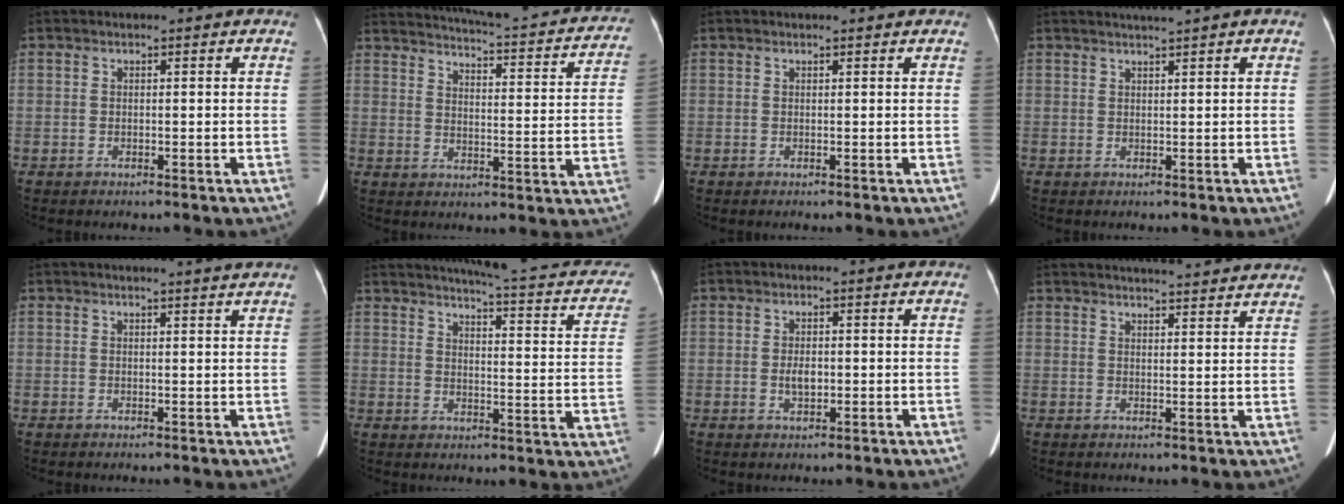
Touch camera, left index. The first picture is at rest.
{"total": 24.1, "force": [21.2, 4.1, 10.7], "torque": [-0.153, -0.035, 0.244]}
{"total": 0.9, "force": [0.9, 0.1, 0.2], "torque": [-0.010, 0.008, 0.012]}
{"total": 1.6, "force": [1.3, -0.6, 0.7], "torque": [-0.011, 0.002, 0.026]}
{"total": 3.1, "force": [2.8, -0.7, 1.1], "torque": [-0.019, -0.002, 0.028]}
{"total": 17.9, "force": [14.8, 3.4, 9.6], "torque": [-0.120, -0.018, 0.157]}
{"total": 2.1, "force": [-0.3, 1.0, 1.8], "torque": [-0.036, 0.000, -0.002]}
{"total": 15.4, "force": [14.5, 1.5, 5.1], "torque": [-0.066, 0.018, 0.175]}